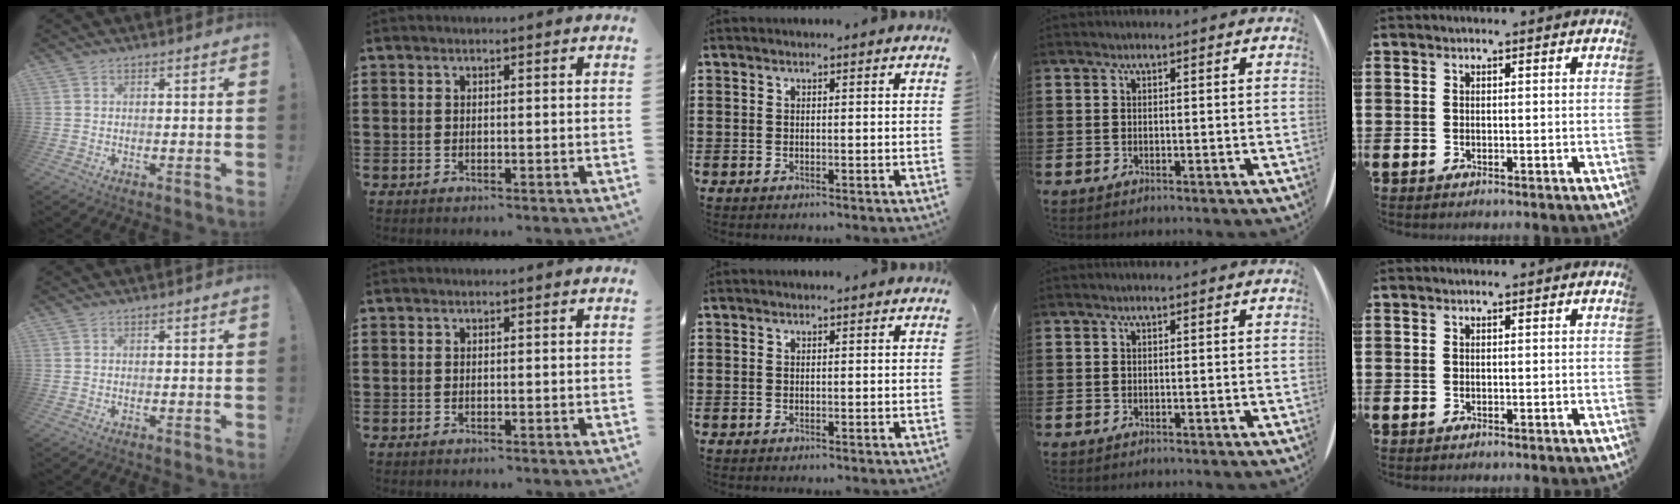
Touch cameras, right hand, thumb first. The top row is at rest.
{}